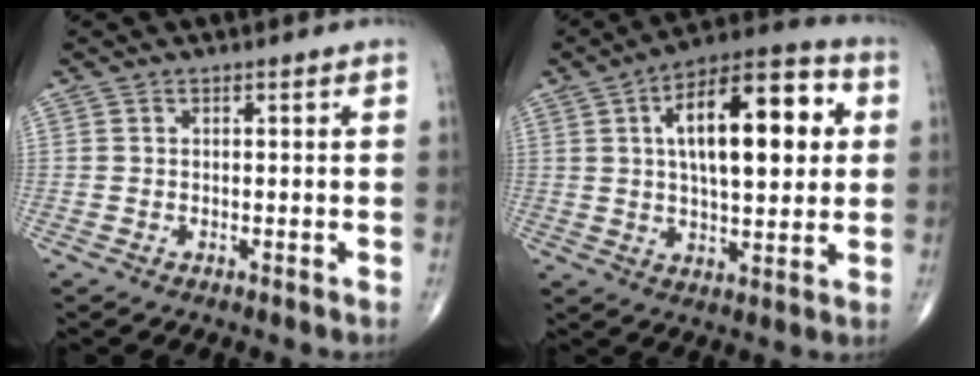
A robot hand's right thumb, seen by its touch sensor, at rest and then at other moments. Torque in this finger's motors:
{"motor_torque": [0.03, 0.65, 1.08, -0.04, 0.19]}